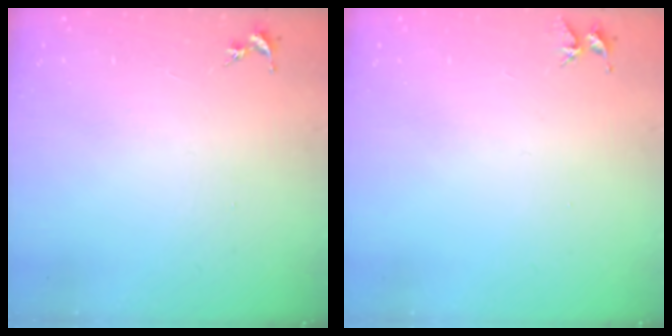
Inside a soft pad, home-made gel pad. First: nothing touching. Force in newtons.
{"total": 5.0, "press": 4.9, "slide": 0.5}